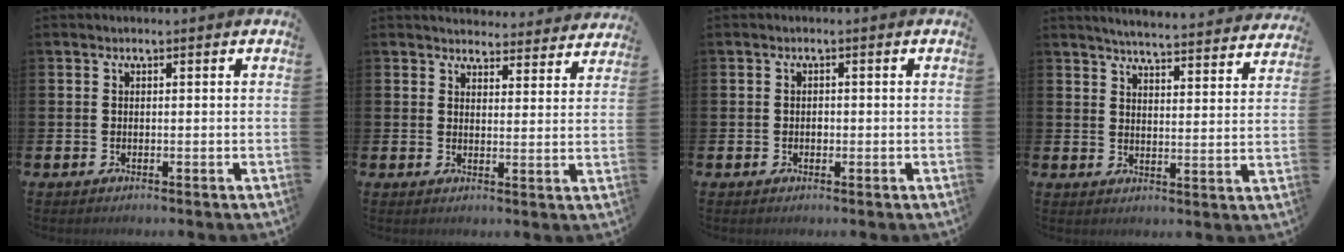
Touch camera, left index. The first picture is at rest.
{"total": 4.2, "force": [4.1, 0.9, -0.1], "torque": [0.002, -0.030, 0.071]}
{"total": 0.8, "force": [0.0, 0.7, 0.4], "torque": [-0.003, 0.002, -0.003]}
{"total": 5.3, "force": [5.3, -0.2, 0.8], "torque": [-0.028, -0.042, 0.090]}